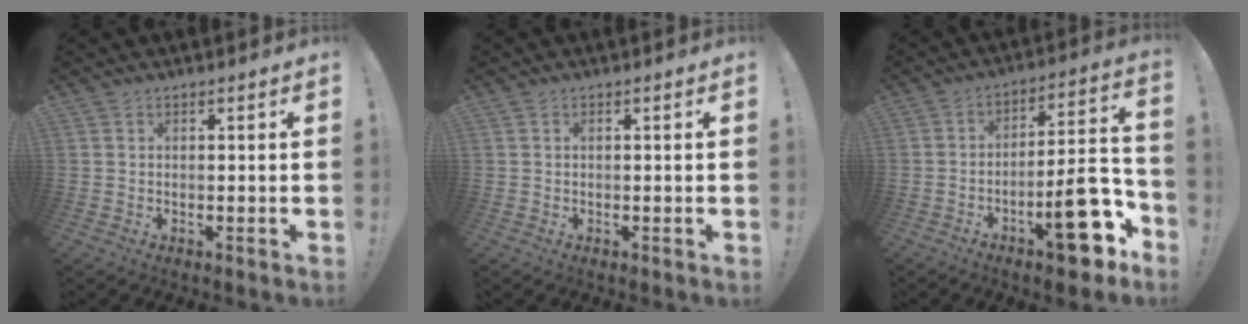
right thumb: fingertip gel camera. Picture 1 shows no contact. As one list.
[{"total": 0.6, "force": [0.2, -0.2, 0.5], "torque": [-0.011, 0.000, 0.004]}, {"total": 18.9, "force": [-9.3, 6.2, 15.2], "torque": [-0.174, 0.059, -0.142]}]